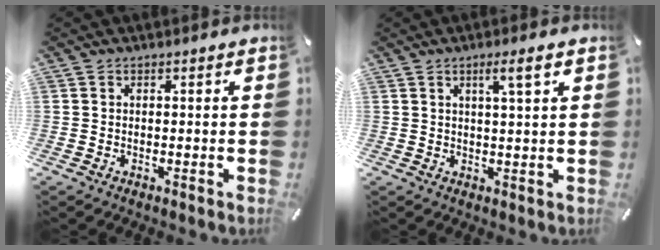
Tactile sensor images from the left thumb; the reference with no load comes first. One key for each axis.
{"total": 4.7, "fx": 2.3, "fy": 0.2, "fz": 4.1, "tx": -0.077, "ty": -0.003, "tz": 0.034}